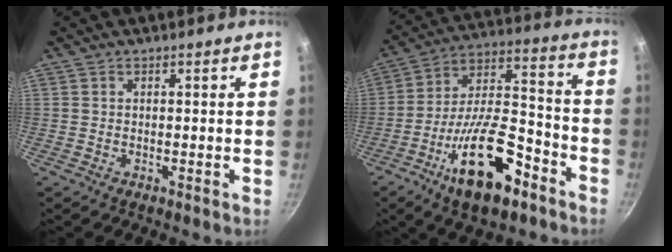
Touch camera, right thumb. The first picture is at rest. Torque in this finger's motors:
{"motor_torque": [2.28, 2.73, 2.11, -0.66, 0.64]}